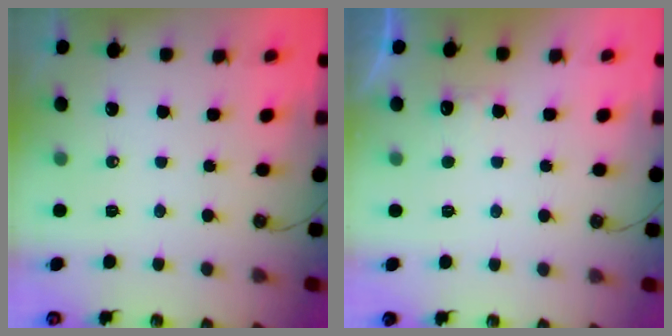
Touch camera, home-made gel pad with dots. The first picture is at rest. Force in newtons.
{"total": 4.6, "press": 4.4, "slide": 1.3}